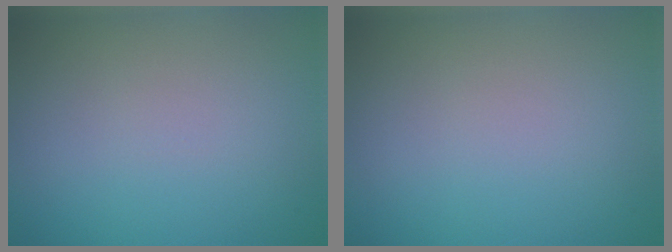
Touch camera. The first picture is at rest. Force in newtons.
{"total": 0.0}